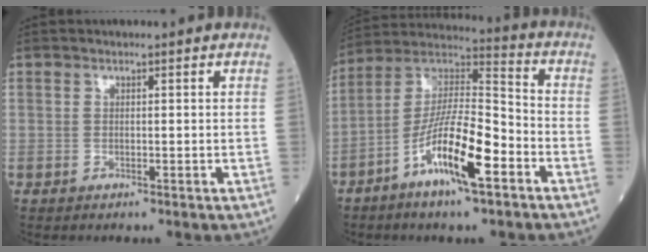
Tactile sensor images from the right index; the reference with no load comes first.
{"total": 14.5, "force": [-6.4, 2.6, 12.7], "torque": [-0.240, 0.002, -0.118]}